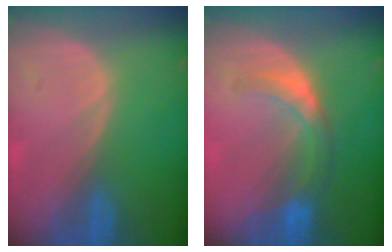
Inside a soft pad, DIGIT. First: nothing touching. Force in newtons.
{"total": 6.0, "press": 5.4, "slide": 2.6}